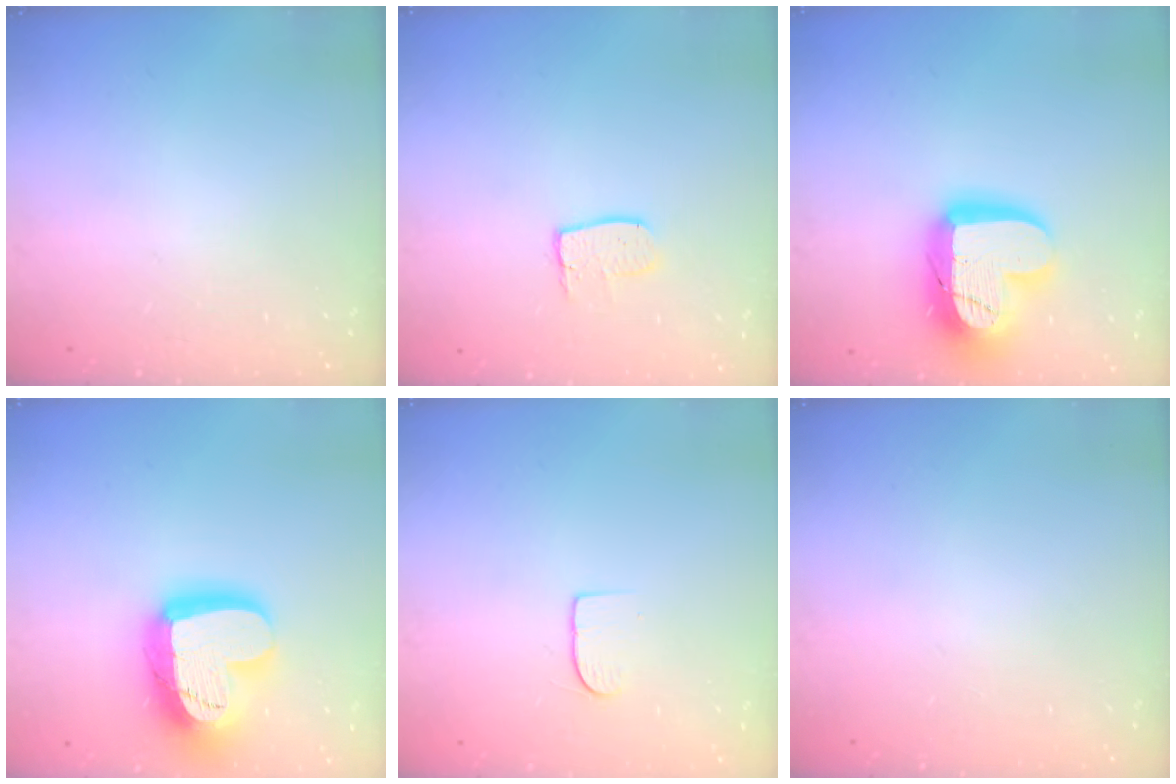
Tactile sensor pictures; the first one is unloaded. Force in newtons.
{"total": 6.8, "press": 6.8, "slide": 0.4}
{"total": 20.6, "press": 20.6, "slide": 1.5}
{"total": 24.2, "press": 24.1, "slide": 1.8}
{"total": 5.4, "press": 5.4, "slide": 0.4}
{"total": 0.0}